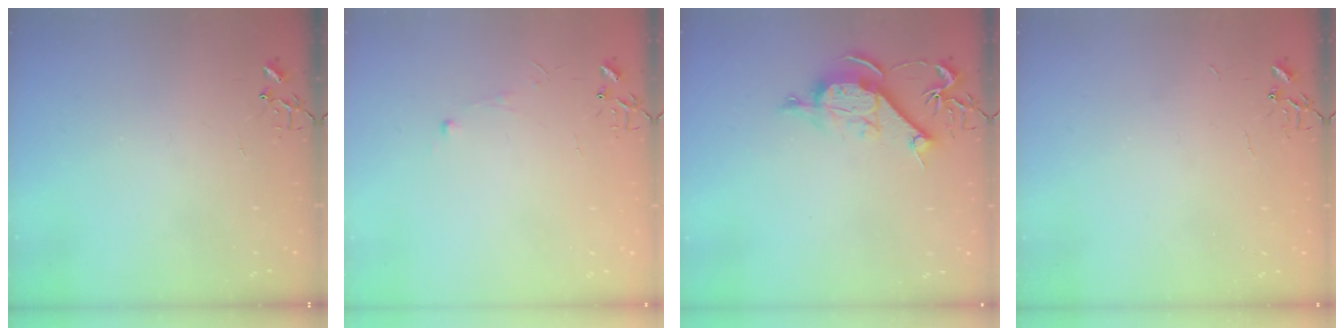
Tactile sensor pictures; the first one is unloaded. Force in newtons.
{"total": 3.9, "press": 3.8, "slide": 0.4}
{"total": 10.4, "press": 10.4, "slide": 1.2}
{"total": 2.2, "press": 2.2, "slide": 0.3}